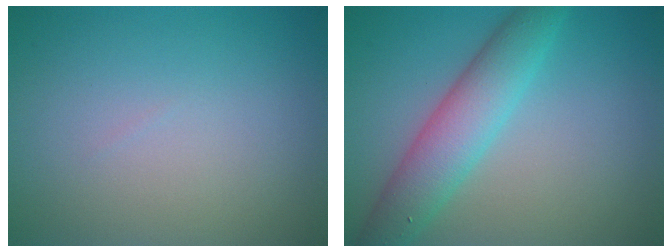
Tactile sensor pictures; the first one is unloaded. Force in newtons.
{"total": 5.3, "press": 5.3, "slide": 0.2}